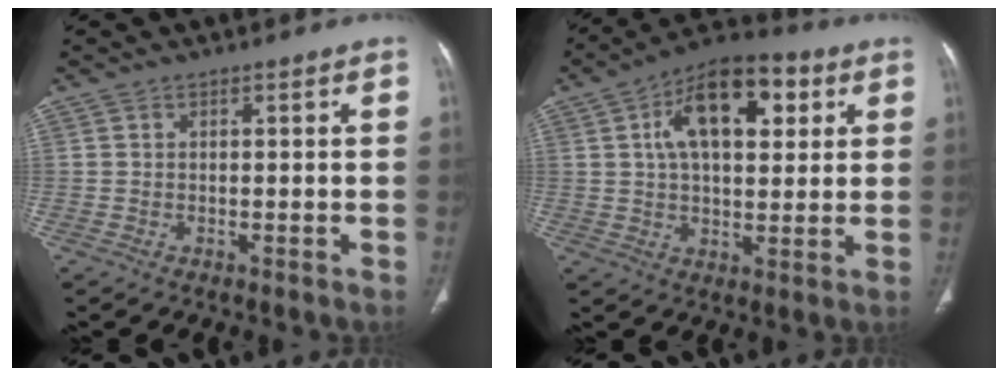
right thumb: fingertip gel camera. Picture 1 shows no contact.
{"total": 16.1, "force": [5.1, 8.6, 12.7], "torque": [-0.171, 0.010, 0.076]}